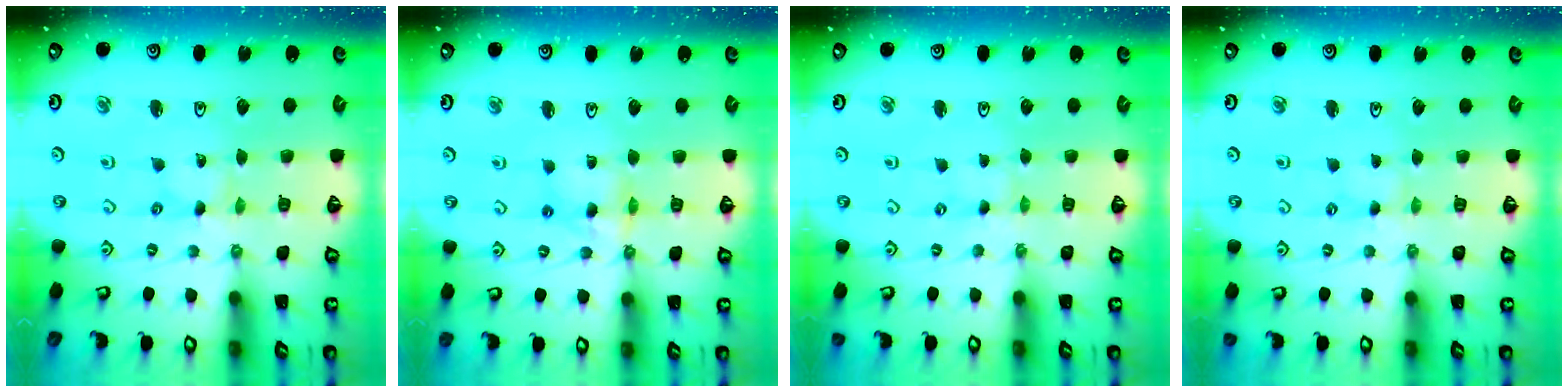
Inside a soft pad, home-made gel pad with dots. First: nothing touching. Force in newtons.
{"total": 7.9, "press": 7.9, "slide": 0.6}
{"total": 0.0}
{"total": 1.1, "press": 1.1, "slide": 0.3}